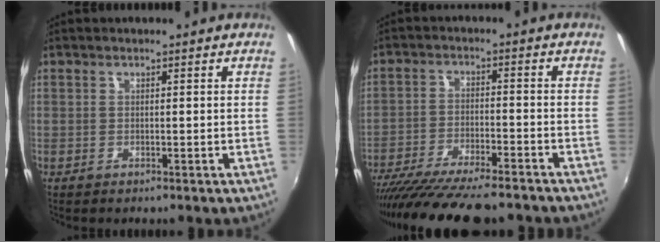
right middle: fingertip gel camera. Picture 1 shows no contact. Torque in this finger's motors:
{"motor_torque": [1.11, -1.03, 0.39, 0.21]}